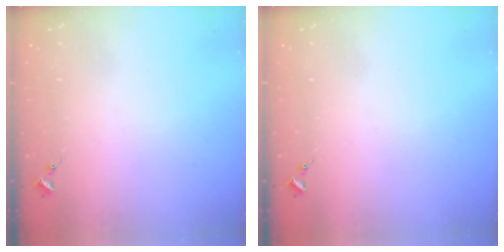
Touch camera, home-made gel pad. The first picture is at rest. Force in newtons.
{"total": 0.0}